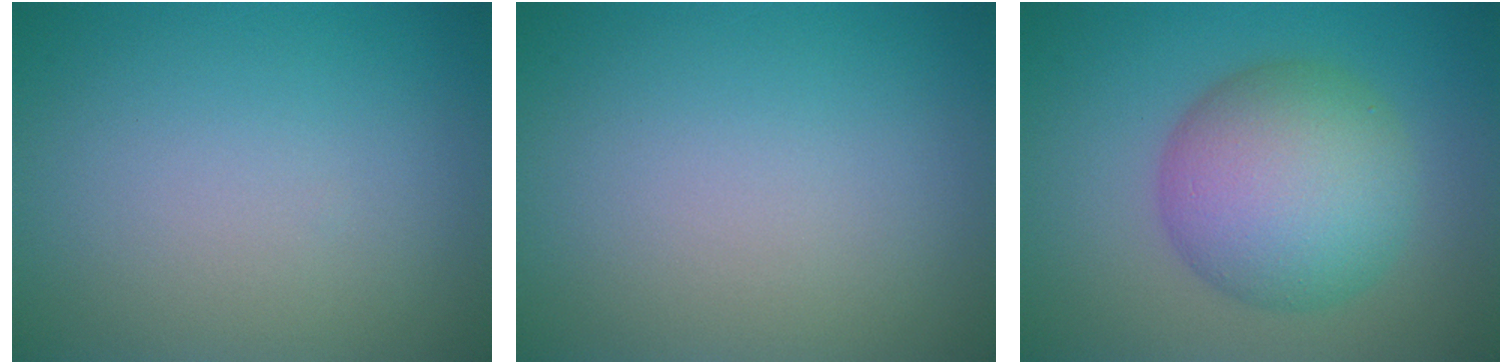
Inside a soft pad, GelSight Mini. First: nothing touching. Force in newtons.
{"total": 0.0}
{"total": 8.5, "press": 8.5, "slide": 0.2}